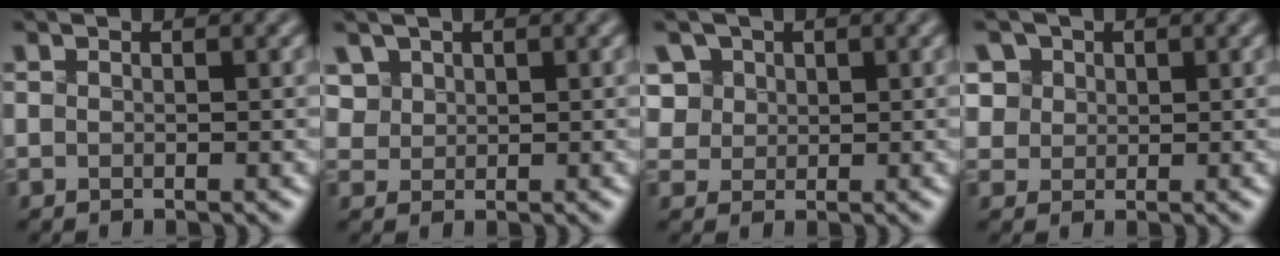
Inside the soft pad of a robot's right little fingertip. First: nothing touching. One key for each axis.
{"total": 4.3, "fx": 2.2, "fy": 3.1, "fz": 2.0, "tx": -0.045, "ty": 0.012, "tz": 0.040}
{"total": 6.6, "fx": 3.0, "fy": 5.1, "fz": 3.0, "tx": -0.057, "ty": 0.022, "tz": 0.041}
{"total": 6.4, "fx": 3.2, "fy": 4.9, "fz": 2.6, "tx": -0.058, "ty": 0.020, "tz": 0.048}